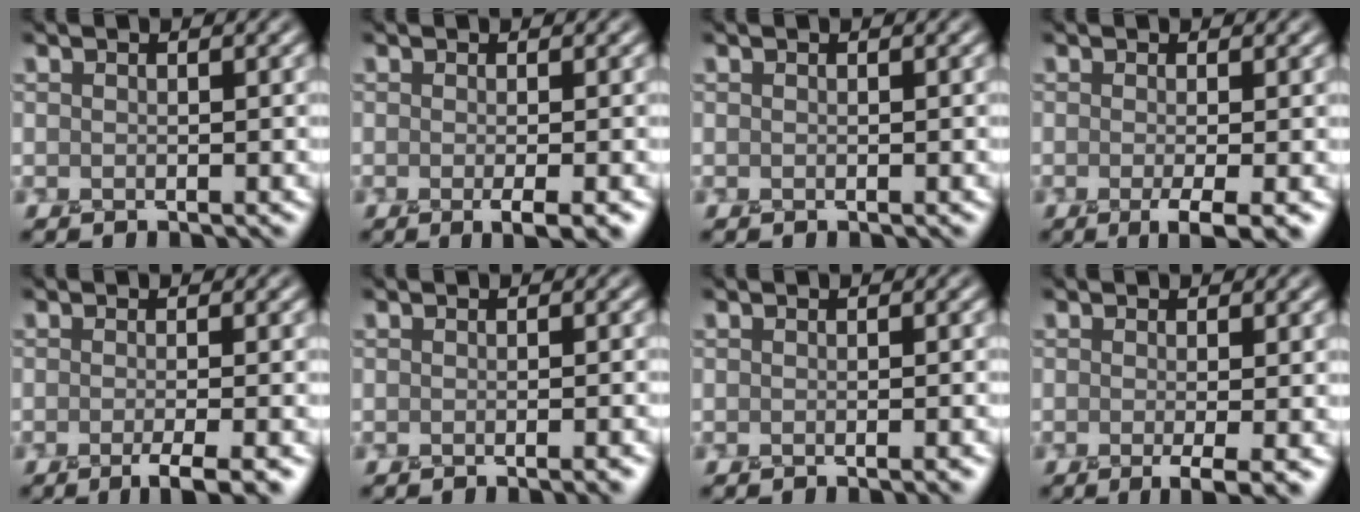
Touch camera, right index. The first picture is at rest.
{"total": 2.7, "force": [-1.1, 0.5, 2.3], "torque": [-0.021, -0.012, -0.016]}
{"total": 0.0}
{"total": 3.5, "force": [-1.6, 0.7, 3.1], "torque": [-0.038, -0.018, -0.023]}
{"total": 3.5, "force": [-1.9, 0.7, 2.8], "torque": [-0.027, -0.014, -0.033]}
{"total": 1.7, "force": [-1.0, 0.5, 1.3], "torque": [0.003, -0.010, -0.010]}
{"total": 1.4, "force": [-0.9, 0.4, 1.0], "torque": [0.002, -0.010, -0.010]}
{"total": 3.2, "force": [-1.2, 0.6, 2.9], "torque": [-0.033, -0.014, -0.016]}